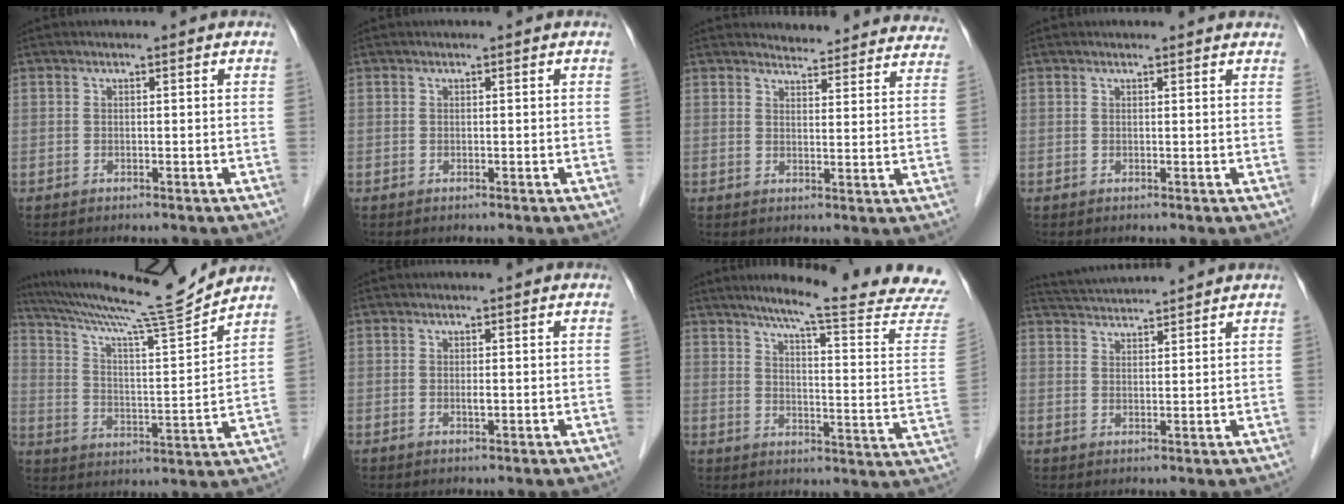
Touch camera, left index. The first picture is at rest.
{"total": 0.0}
{"total": 16.7, "force": [16.2, 3.2, 2.3], "torque": [-0.004, -0.045, 0.165]}
{"total": 3.9, "force": [3.8, 0.5, 1.0], "torque": [-0.016, 0.012, 0.032]}
{"total": 16.0, "force": [14.7, -2.2, 5.7], "torque": [-0.108, -0.028, 0.236]}
{"total": 0.8, "force": [0.1, 0.2, 0.7], "torque": [-0.016, -0.002, 0.002]}
{"total": 21.1, "force": [19.0, -0.9, 9.3], "torque": [-0.126, -0.091, 0.228]}
{"total": 7.5, "force": [7.3, -0.8, 1.6], "torque": [-0.039, 0.028, 0.119]}